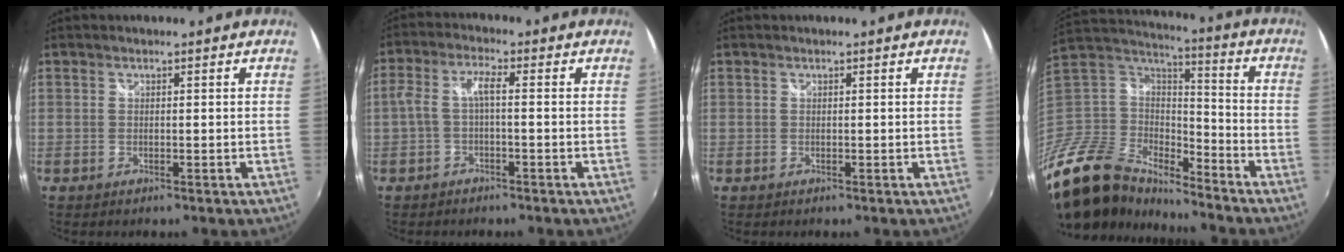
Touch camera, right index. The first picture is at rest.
{"total": 4.2, "force": [-1.0, 0.8, 4.0], "torque": [-0.087, 0.010, -0.018]}
{"total": 0.0}
{"total": 18.9, "force": [-14.9, 9.2, 7.2], "torque": [-0.177, 0.004, -0.280]}